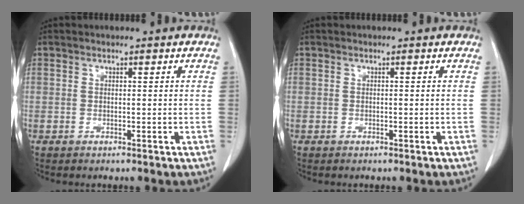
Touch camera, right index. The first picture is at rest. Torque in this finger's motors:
{"motor_torque": [0.05, -0.03, 0.00, 0.01]}